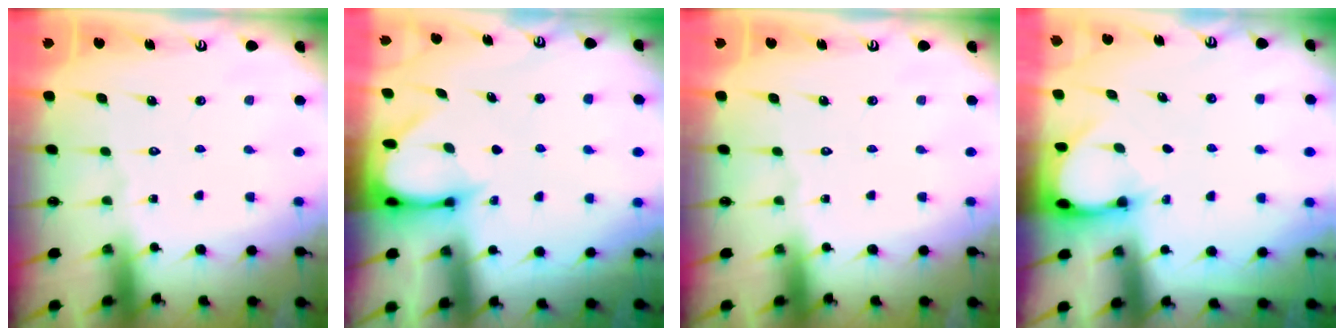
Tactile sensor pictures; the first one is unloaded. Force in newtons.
{"total": 3.5, "press": 3.4, "slide": 0.3}
{"total": 0.0}
{"total": 3.6, "press": 3.6, "slide": 0.1}